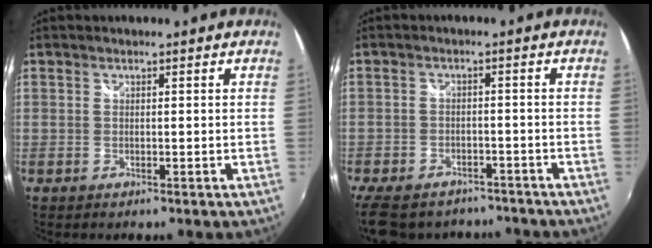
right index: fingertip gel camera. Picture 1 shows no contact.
{"total": 15.4, "force": [-12.4, 7.2, 5.8], "torque": [-0.149, -0.009, -0.182]}